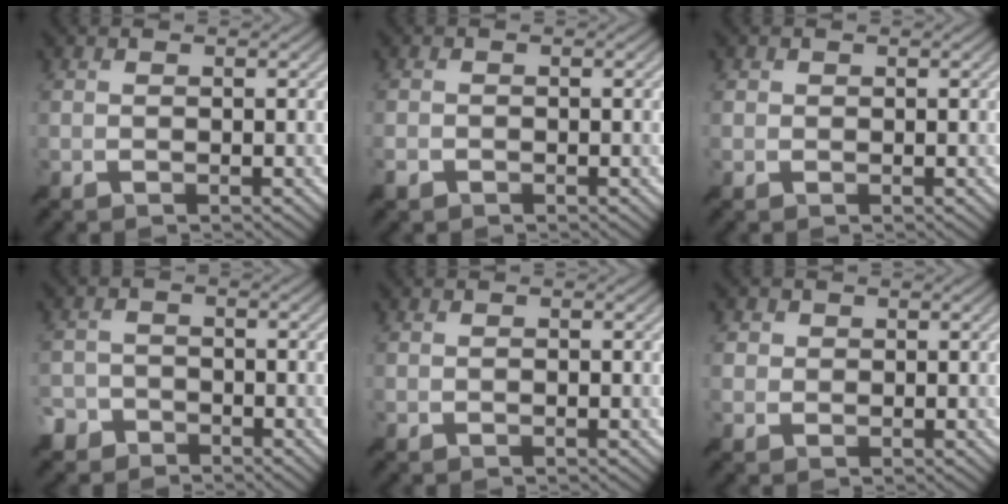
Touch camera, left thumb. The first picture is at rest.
{"total": 1.2, "force": [-0.9, 0.6, 0.5], "torque": [-0.013, -0.002, -0.020]}
{"total": 0.7, "force": [0.2, 0.7, 0.1], "torque": [0.000, -0.003, 0.003]}
{"total": 3.6, "force": [-2.8, 2.2, 0.6], "torque": [-0.014, 0.002, -0.059]}
{"total": 0.0}
{"total": 1.7, "force": [0.5, 1.6, 0.4], "torque": [-0.007, -0.004, 0.006]}